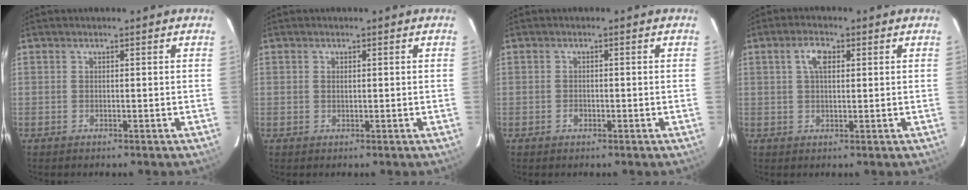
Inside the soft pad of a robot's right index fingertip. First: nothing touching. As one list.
[{"total": 0.7, "force": [0.1, 0.6, 0.4], "torque": [-0.007, 0.002, 0.002]}, {"total": 1.4, "force": [-0.7, 1.1, 0.5], "torque": [-0.009, 0.002, -0.009]}, {"total": 3.7, "force": [1.2, 1.8, 3.0], "torque": [-0.058, 0.011, 0.023]}]